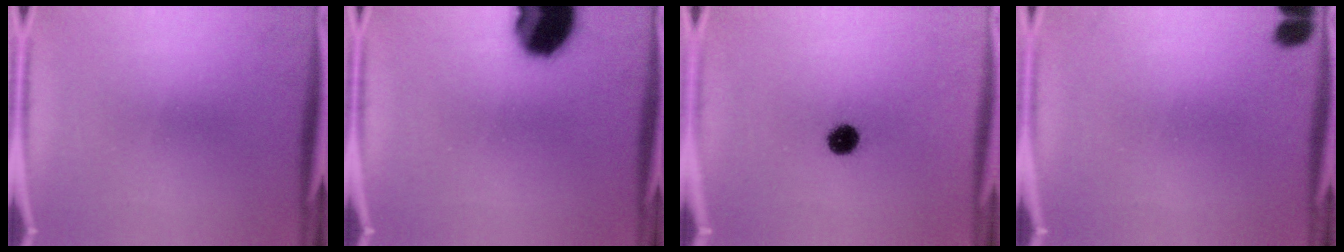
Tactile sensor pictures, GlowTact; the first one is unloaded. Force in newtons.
{"total": 18.4}
{"total": 5.6}
{"total": 3.1}